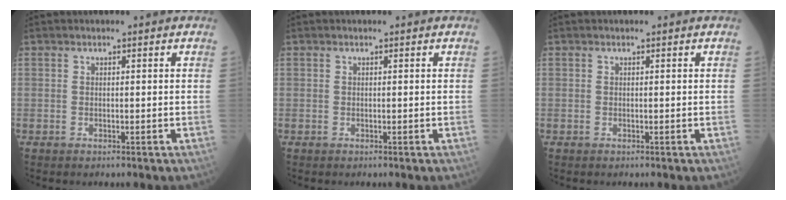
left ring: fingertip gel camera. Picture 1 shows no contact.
{"total": 0.0}
{"total": 0.0}